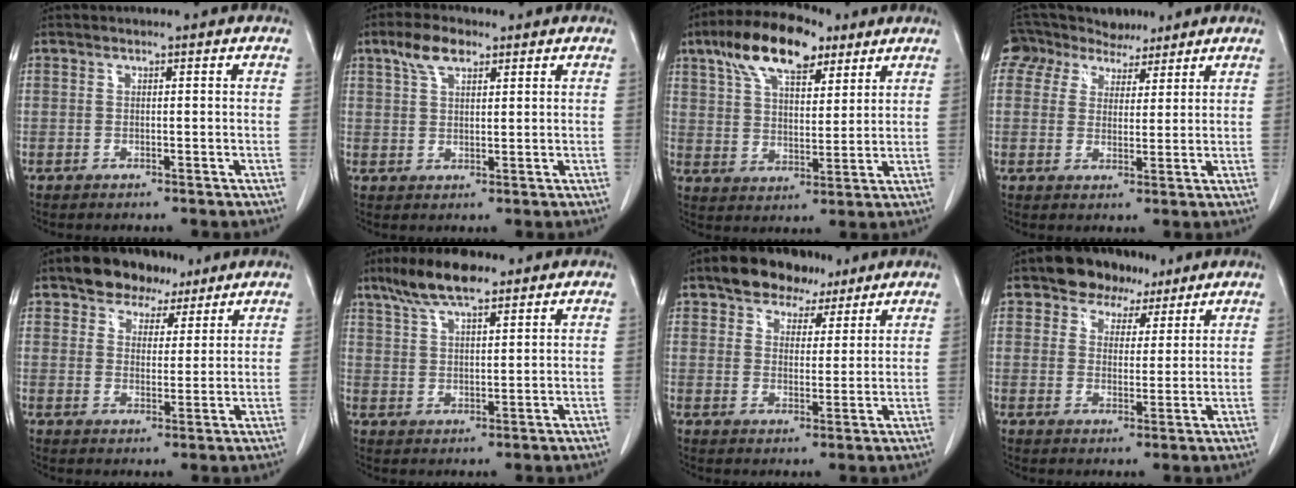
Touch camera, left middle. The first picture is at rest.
{"total": 4.9, "force": [3.0, 2.1, 3.2], "torque": [-0.070, 0.013, 0.060]}
{"total": 13.7, "force": [8.5, 5.4, 9.3], "torque": [-0.168, 0.028, 0.151]}
{"total": 8.3, "force": [7.2, 3.5, 2.0], "torque": [-0.040, 0.021, 0.114]}
{"total": 7.4, "force": [5.2, 4.6, 2.4], "torque": [-0.036, 0.021, 0.087]}
{"total": 8.4, "force": [6.2, 2.1, 5.3], "torque": [-0.107, 0.015, 0.112]}
{"total": 8.0, "force": [5.6, 4.7, 3.0], "torque": [-0.044, 0.024, 0.092]}
{"total": 6.9, "force": [4.8, 4.6, 1.8], "torque": [-0.024, 0.020, 0.078]}